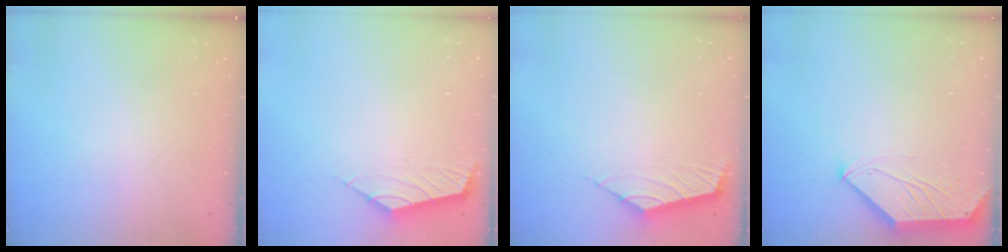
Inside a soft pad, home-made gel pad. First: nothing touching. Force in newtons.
{"total": 2.6, "press": 2.5, "slide": 0.7}
{"total": 2.7, "press": 2.6, "slide": 0.7}
{"total": 0.5, "press": 0.5, "slide": 0.3}